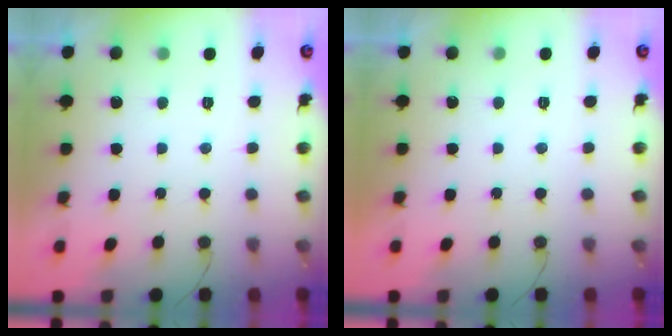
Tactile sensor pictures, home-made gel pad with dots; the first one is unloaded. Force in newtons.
{"total": 1.6, "press": 1.6, "slide": 0.0}